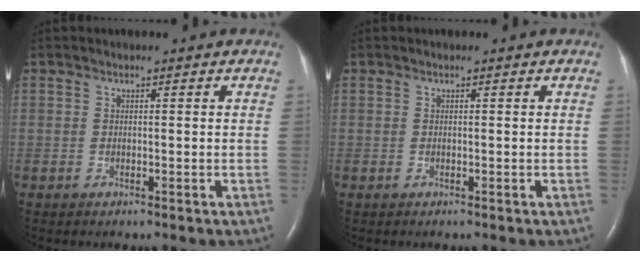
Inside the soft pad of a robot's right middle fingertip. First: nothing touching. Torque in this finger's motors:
{"motor_torque": [0.00, 0.00, 0.00, 0.00]}